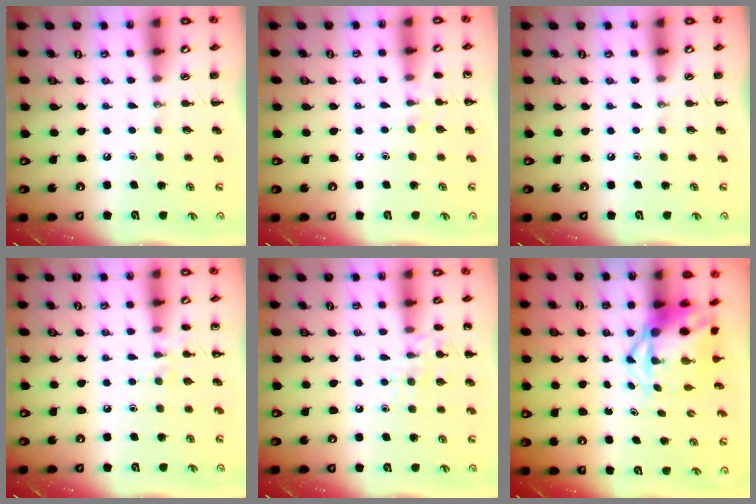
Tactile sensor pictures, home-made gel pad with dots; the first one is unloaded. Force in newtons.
{"total": 5.0, "press": 4.7, "slide": 1.7}
{"total": 0.0}
{"total": 6.4, "press": 6.1, "slide": 1.8}
{"total": 9.2, "press": 9.1, "slide": 1.7}
{"total": 6.3, "press": 6.1, "slide": 1.7}